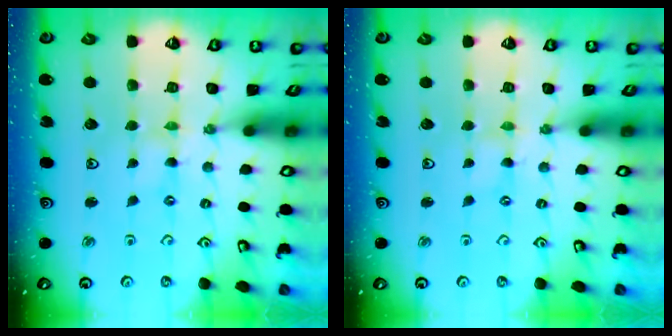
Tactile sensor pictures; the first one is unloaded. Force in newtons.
{"total": 0.0}